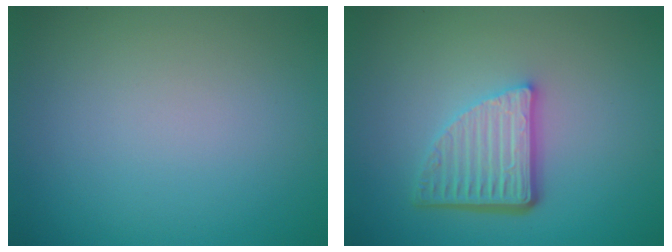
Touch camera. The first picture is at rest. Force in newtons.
{"total": 5.0, "press": 3.6, "slide": 3.6}